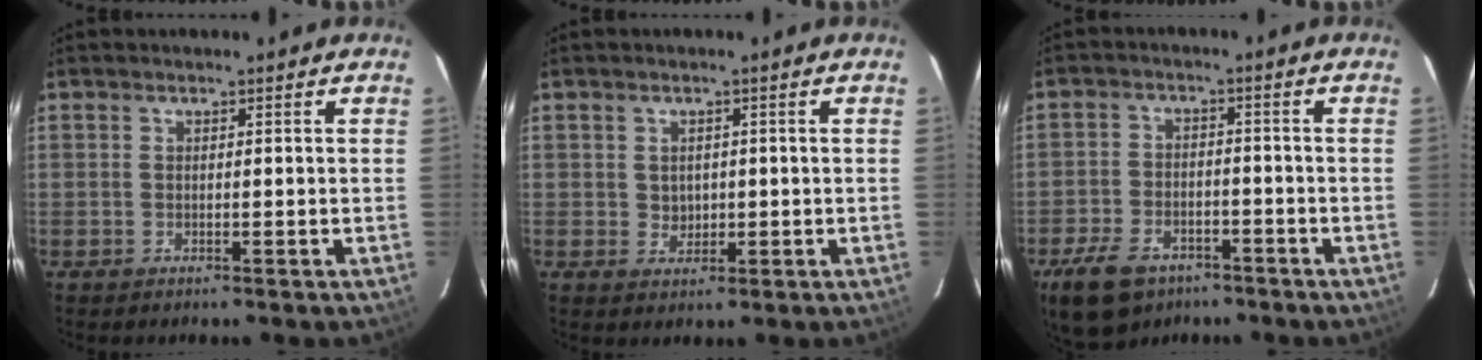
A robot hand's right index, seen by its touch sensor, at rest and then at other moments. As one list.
[{"total": 2.5, "force": [0.2, 2.3, 0.9], "torque": [-0.013, 0.004, 0.007]}, {"total": 11.9, "force": [-7.7, 7.0, 5.7], "torque": [-0.146, -0.004, -0.127]}]